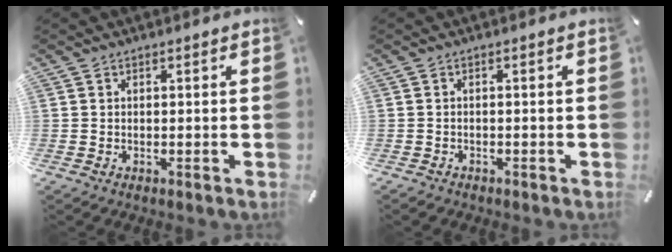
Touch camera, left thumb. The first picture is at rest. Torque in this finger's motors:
{"motor_torque": [-0.14, -0.23, -0.12, 0.10, -0.01]}